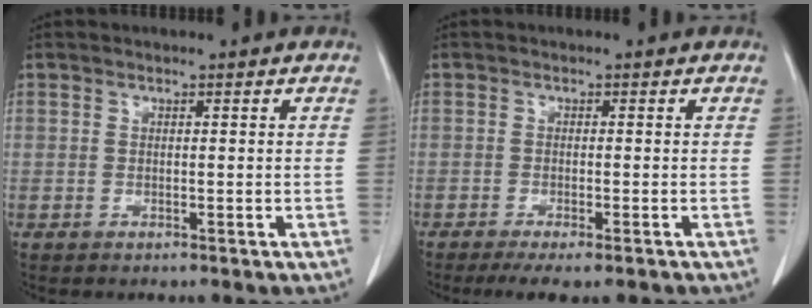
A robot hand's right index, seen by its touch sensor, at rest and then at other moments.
{"total": 6.7, "force": [-5.3, 1.2, 3.8], "torque": [-0.047, -0.011, -0.079]}